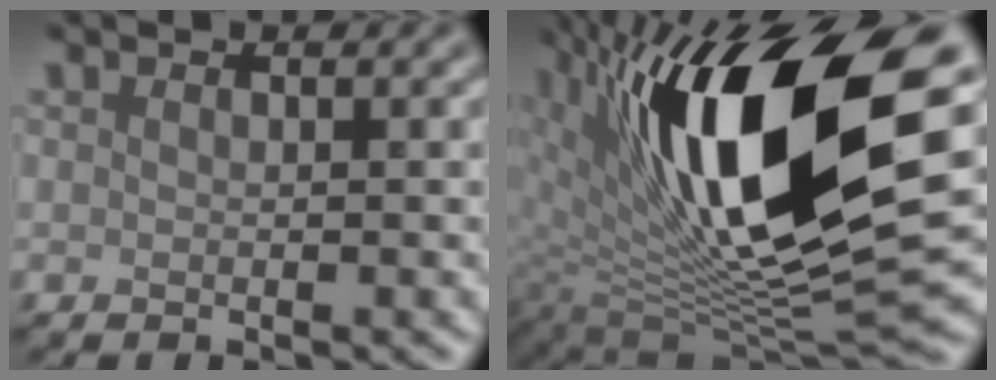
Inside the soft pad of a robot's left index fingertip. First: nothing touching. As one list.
[{"total": 15.8, "force": [4.5, 5.9, 13.9], "torque": [-0.236, -0.018, 0.077]}]